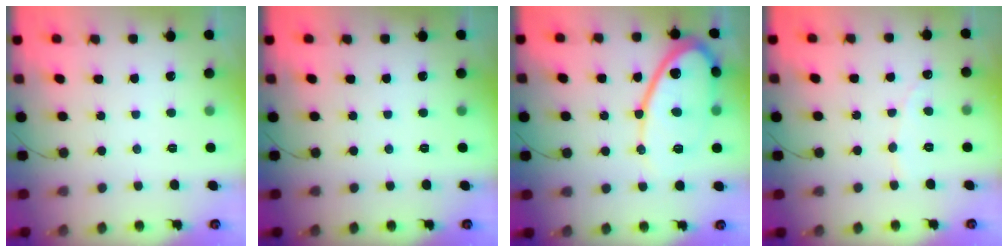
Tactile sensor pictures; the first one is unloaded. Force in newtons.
{"total": 0.0}
{"total": 15.0, "press": 14.9, "slide": 1.2}
{"total": 2.5, "press": 2.5, "slide": 0.1}